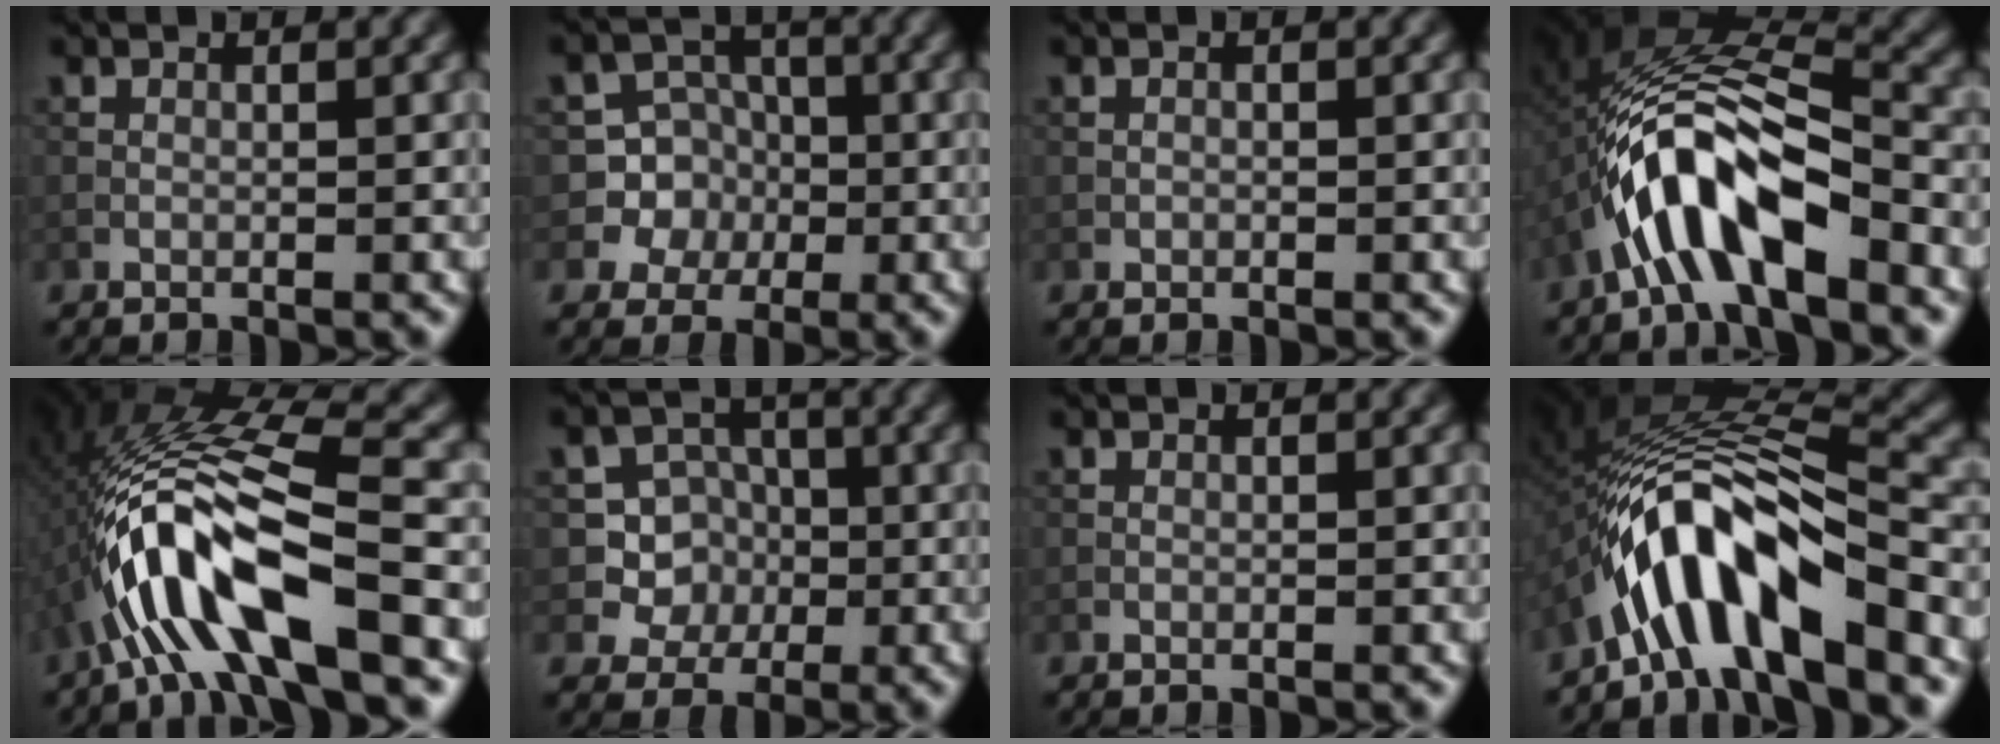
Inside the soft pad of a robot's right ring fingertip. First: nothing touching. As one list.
[{"total": 6.3, "force": [-1.4, 6.1, 0.5], "torque": [0.008, 0.019, -0.039]}, {"total": 0.0}, {"total": 9.0, "force": [-4.5, 2.9, 7.3], "torque": [-0.129, 0.020, -0.077]}, {"total": 10.9, "force": [-4.0, 2.5, 9.8], "torque": [-0.197, 0.022, -0.067]}, {"total": 5.5, "force": [-0.6, 5.4, 1.0], "torque": [-0.008, 0.028, -0.028]}, {"total": 0.0}, {"total": 10.2, "force": [-5.8, 2.8, 7.9], "torque": [-0.131, 0.014, -0.098]}]